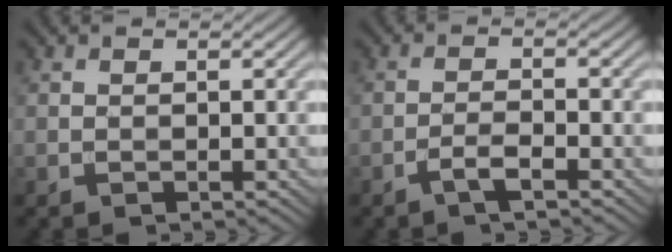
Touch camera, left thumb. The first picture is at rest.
{"total": 2.6, "force": [-1.8, 0.5, 1.9], "torque": [-0.038, 0.005, -0.038]}